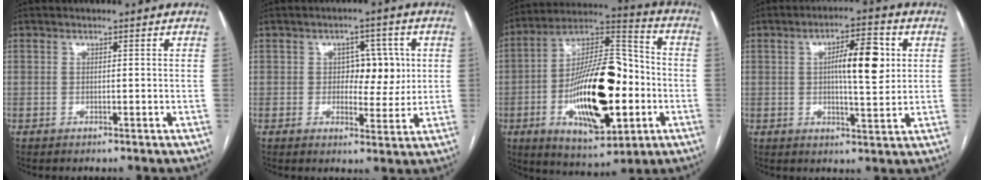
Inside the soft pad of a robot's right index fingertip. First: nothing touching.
{"total": 6.3, "force": [0.9, 3.8, 4.9], "torque": [-0.056, 0.012, 0.017]}
{"total": 22.2, "force": [-4.9, 7.6, 20.3], "torque": [-0.365, 0.011, -0.069]}
{"total": 9.0, "force": [1.7, 2.2, 8.5], "torque": [-0.135, 0.012, 0.028]}